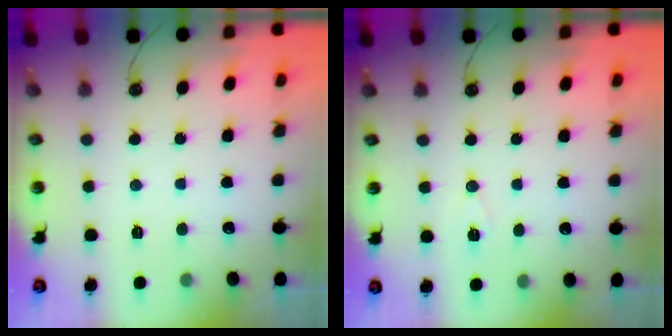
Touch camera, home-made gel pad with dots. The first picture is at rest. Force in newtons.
{"total": 5.1, "press": 2.6, "slide": 4.4}